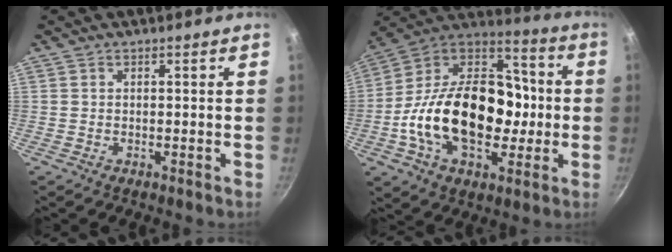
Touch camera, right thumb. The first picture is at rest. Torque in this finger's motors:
{"motor_torque": [2.55, 2.46, 2.13, -0.64, 0.53]}